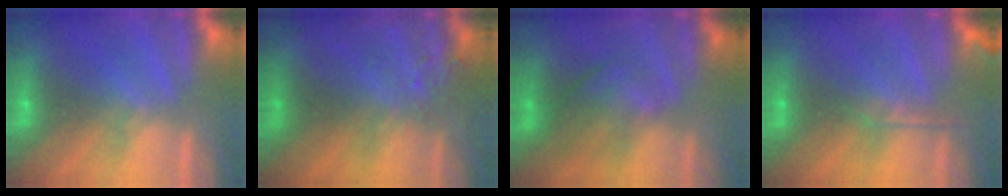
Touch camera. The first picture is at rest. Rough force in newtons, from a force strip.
{"total": 7.9}
{"total": 1.8}
{"total": 2.8}